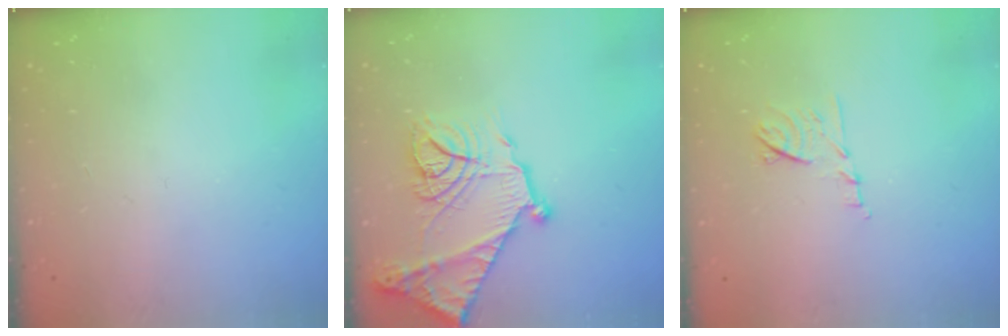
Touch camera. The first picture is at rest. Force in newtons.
{"total": 20.7, "press": 20.6, "slide": 2.0}
{"total": 8.2, "press": 8.2, "slide": 0.8}